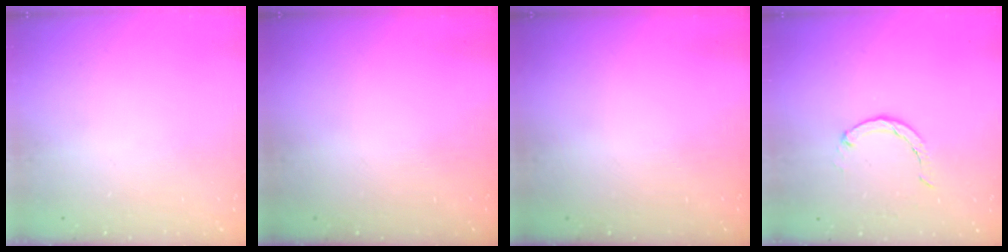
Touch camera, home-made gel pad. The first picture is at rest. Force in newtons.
{"total": 0.0}
{"total": 0.0}
{"total": 3.0, "press": 3.0, "slide": 0.4}